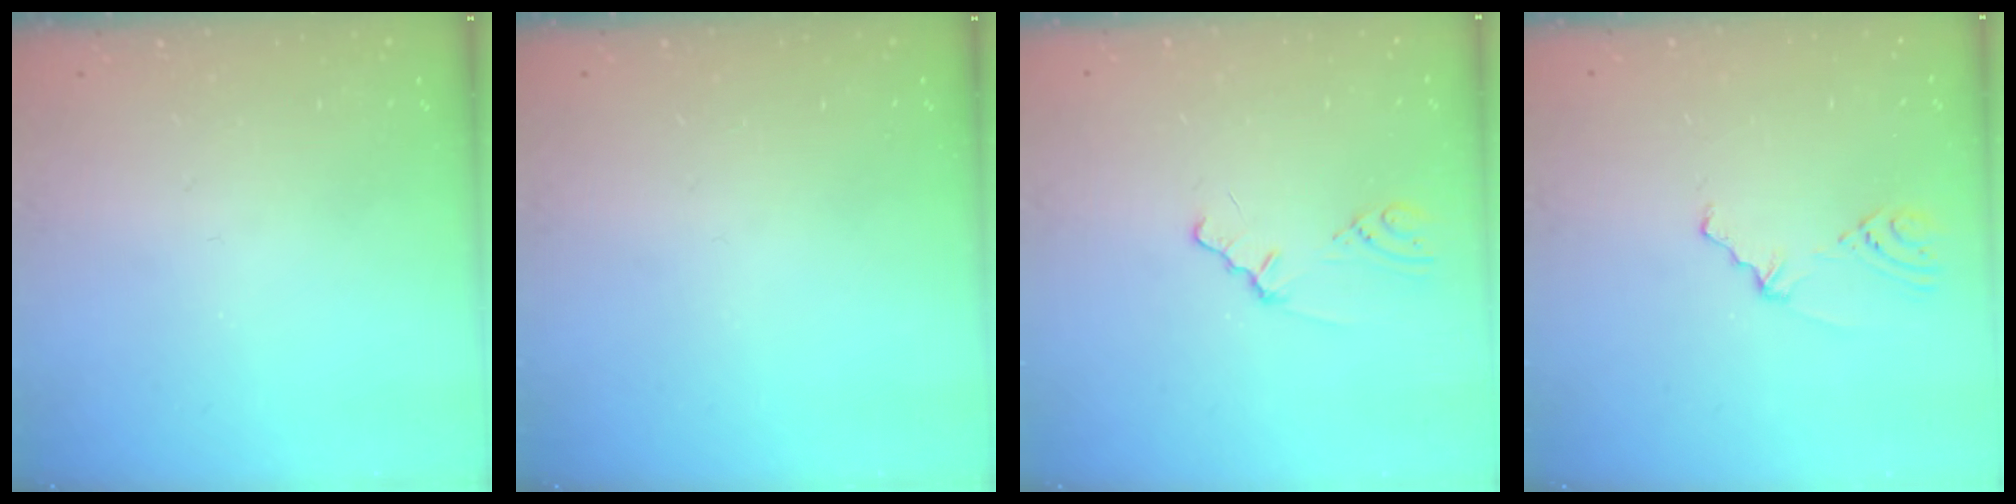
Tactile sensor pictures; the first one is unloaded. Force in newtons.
{"total": 0.0}
{"total": 0.8, "press": 0.8, "slide": 0.2}
{"total": 2.3, "press": 1.7, "slide": 1.5}